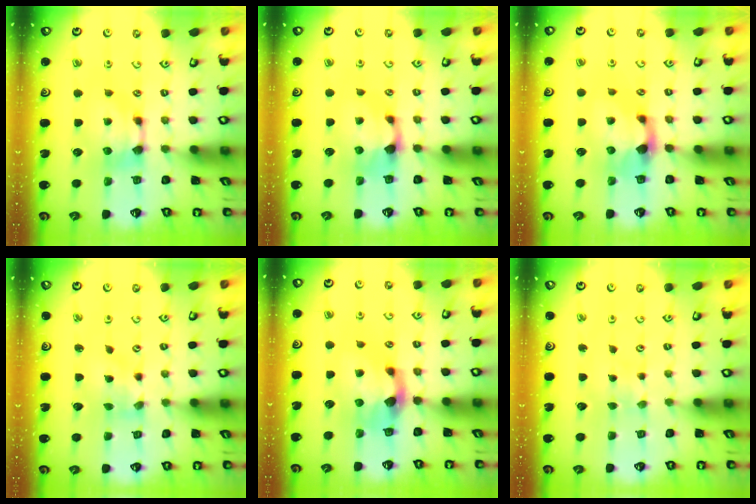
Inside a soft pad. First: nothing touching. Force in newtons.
{"total": 1.2, "press": 0.8, "slide": 0.9}
{"total": 1.6, "press": 1.2, "slide": 1.1}
{"total": 2.1, "press": 1.7, "slide": 1.2}
{"total": 2.6, "press": 2.0, "slide": 1.7}
{"total": 4.7, "press": 4.7, "slide": 0.1}